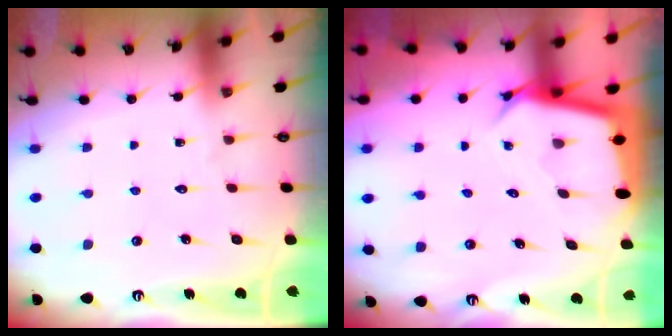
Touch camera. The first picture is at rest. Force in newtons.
{"total": 4.0, "press": 4.0, "slide": 0.2}